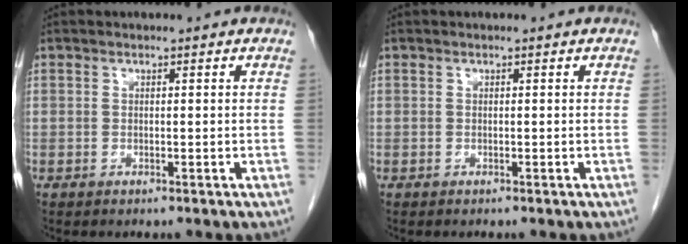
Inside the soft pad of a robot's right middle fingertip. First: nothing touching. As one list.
[{"total": 0.0}]